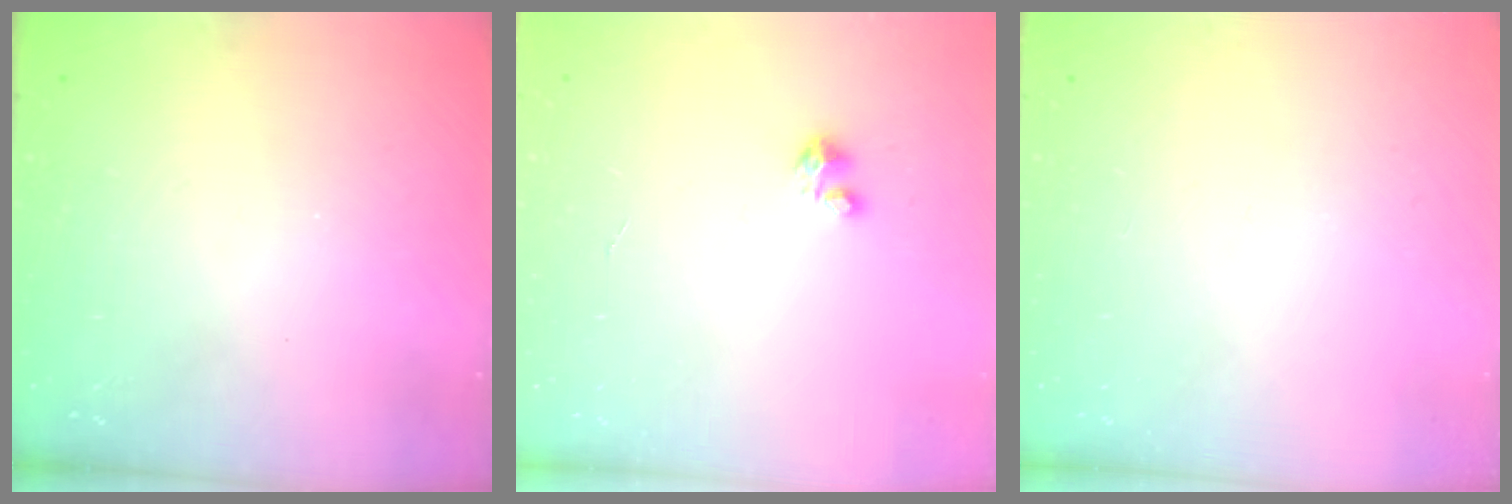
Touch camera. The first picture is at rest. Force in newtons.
{"total": 1.8, "press": 1.8, "slide": 0.1}
{"total": 0.0}